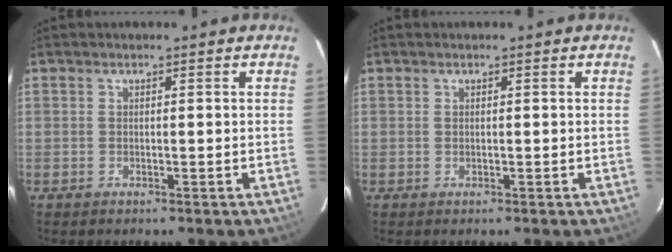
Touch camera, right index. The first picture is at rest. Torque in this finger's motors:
{"motor_torque": [0.00, 0.00, 0.00, 0.00]}